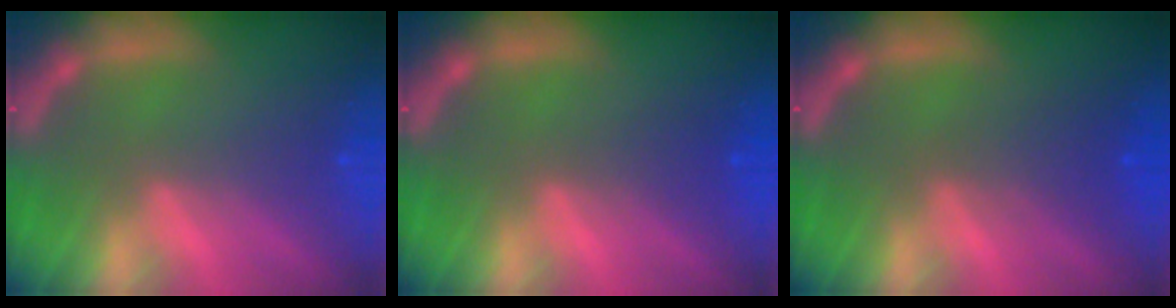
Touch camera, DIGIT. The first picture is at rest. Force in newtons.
{"total": 1.5}
{"total": 2.5}